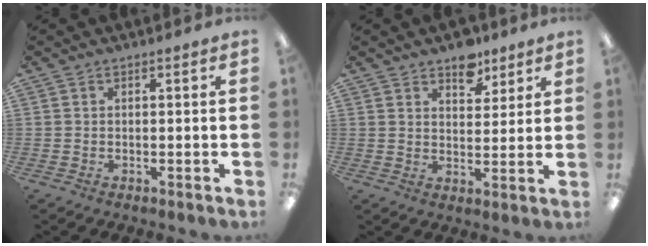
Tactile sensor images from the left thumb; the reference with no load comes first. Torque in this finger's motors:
{"motor_torque": [0.97, 0.39, 0.59, -0.32, 0.02]}